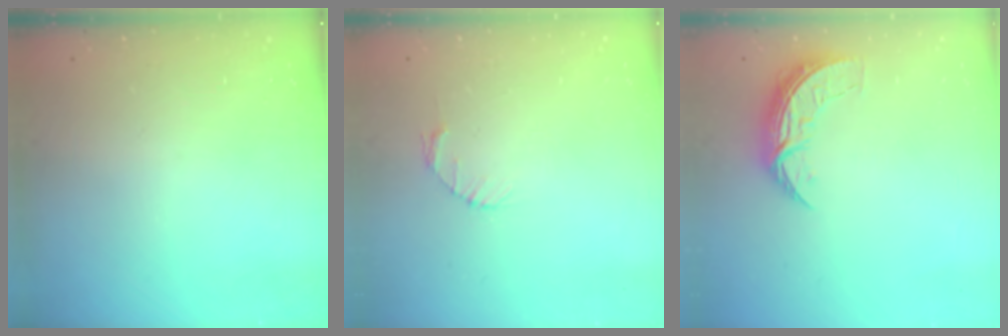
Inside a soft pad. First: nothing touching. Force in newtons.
{"total": 2.7, "press": 2.7, "slide": 0.4}
{"total": 7.1, "press": 7.0, "slide": 0.4}